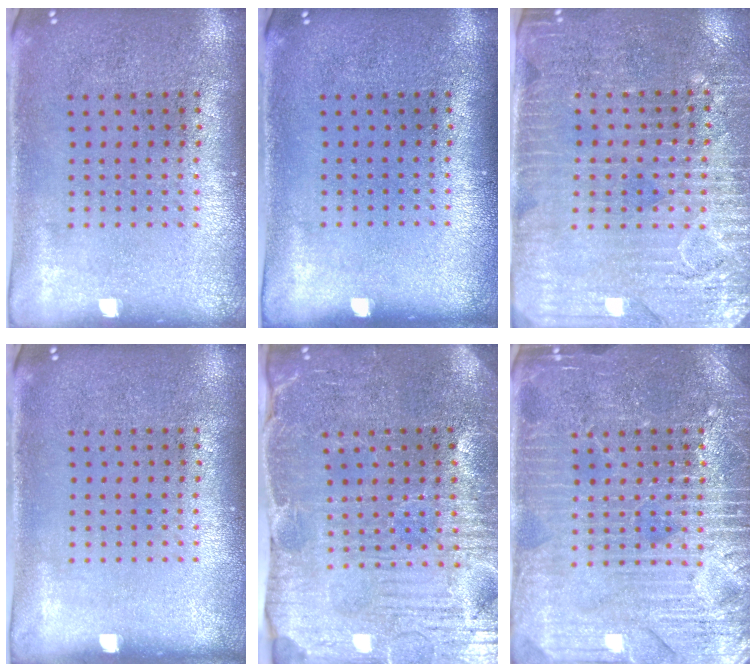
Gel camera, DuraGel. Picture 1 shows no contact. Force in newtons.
{"total": 0.0}
{"total": 3.5, "press": 3.1, "slide": 1.4}
{"total": 0.0}
{"total": 3.8, "press": 3.8, "slide": 0.5}
{"total": 4.0, "press": 4.0, "slide": 0.5}